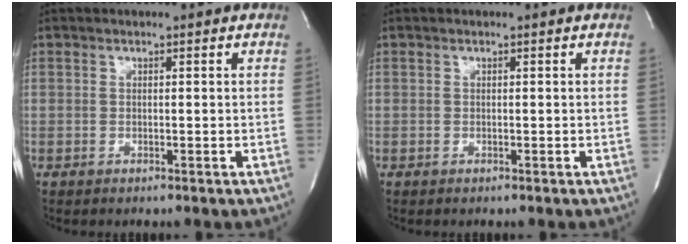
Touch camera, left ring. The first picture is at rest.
{"total": 0.0}